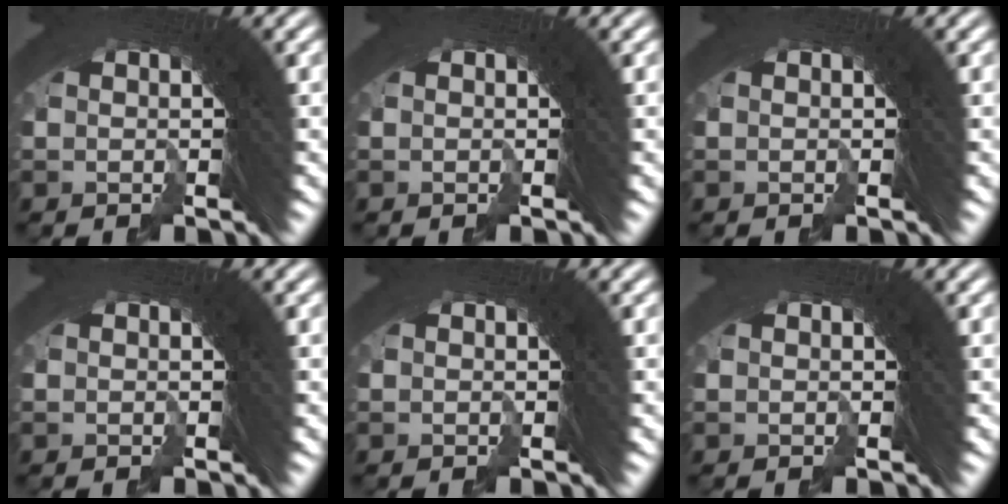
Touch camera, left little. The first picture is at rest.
{"total": 0.0}
{"total": 0.0}
{"total": 0.0}
{"total": 0.0}
{"total": 0.6, "force": [-0.1, -0.3, -0.5], "torque": [0.007, -0.001, -0.002]}